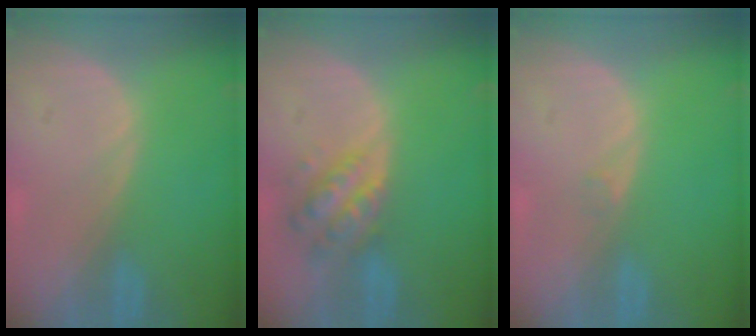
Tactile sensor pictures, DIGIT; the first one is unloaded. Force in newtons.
{"total": 6.2, "press": 5.6, "slide": 2.6}
{"total": 0.5, "press": 0.5, "slide": 0.1}